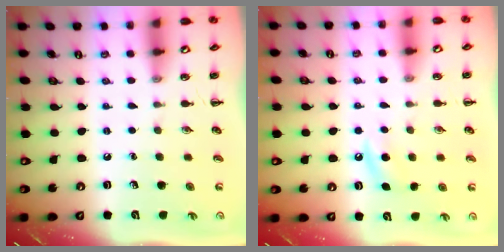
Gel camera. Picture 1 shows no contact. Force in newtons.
{"total": 6.1, "press": 6.0, "slide": 1.5}